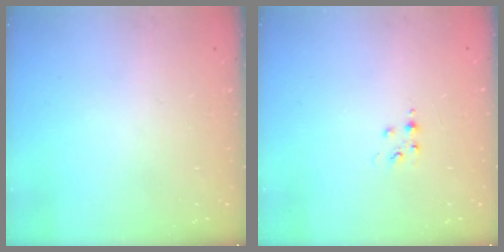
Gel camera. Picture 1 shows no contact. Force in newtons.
{"total": 4.3, "press": 4.2, "slide": 0.6}